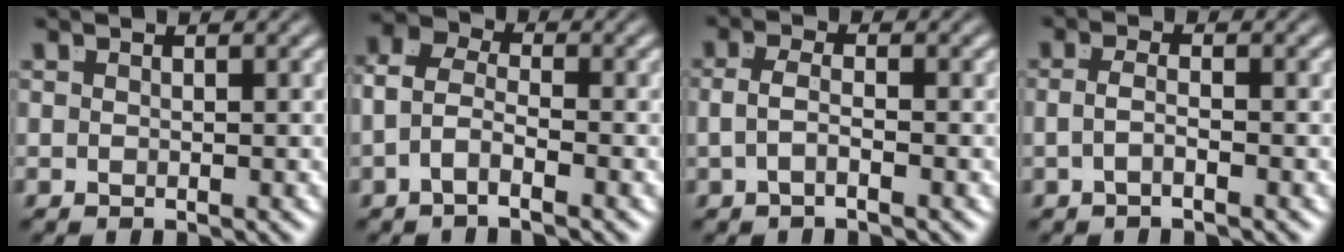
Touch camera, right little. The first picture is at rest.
{"total": 3.9, "force": [-0.9, 2.6, 2.8], "torque": [-0.063, -0.013, -0.020]}
{"total": 2.1, "force": [-0.8, 0.5, 1.8], "torque": [-0.041, -0.010, -0.012]}
{"total": 1.7, "force": [-1.0, -0.3, 1.4], "torque": [-0.031, -0.011, -0.013]}